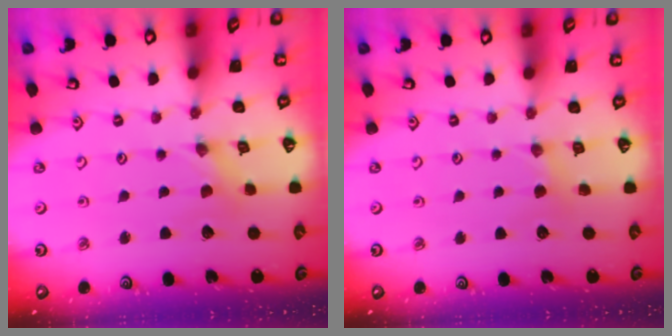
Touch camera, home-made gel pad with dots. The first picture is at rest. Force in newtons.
{"total": 3.3, "press": 3.3, "slide": 0.4}